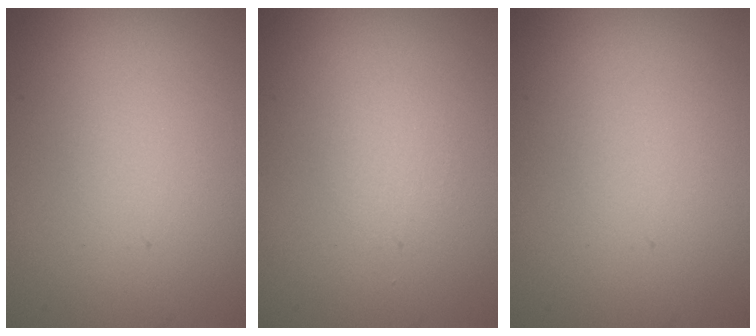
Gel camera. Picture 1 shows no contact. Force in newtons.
{"total": 0.7, "press": 0.7, "slide": 0.1}
{"total": 0.0}